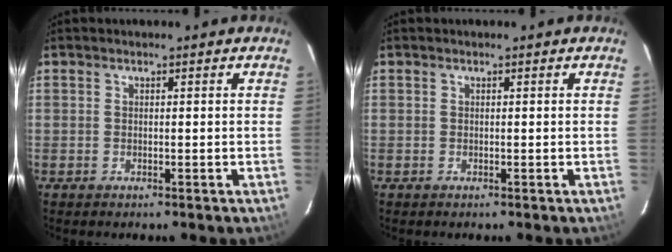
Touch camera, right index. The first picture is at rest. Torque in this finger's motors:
{"motor_torque": [0.00, 0.00, 0.00, -0.01]}